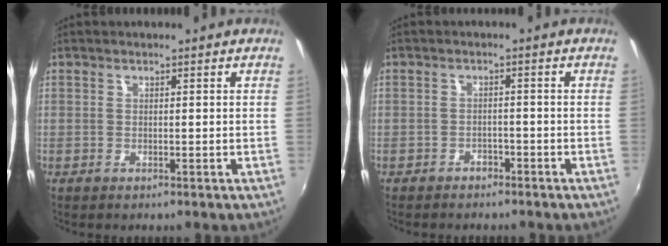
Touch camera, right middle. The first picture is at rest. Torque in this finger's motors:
{"motor_torque": [1.07, -1.07, 0.08, 0.07]}